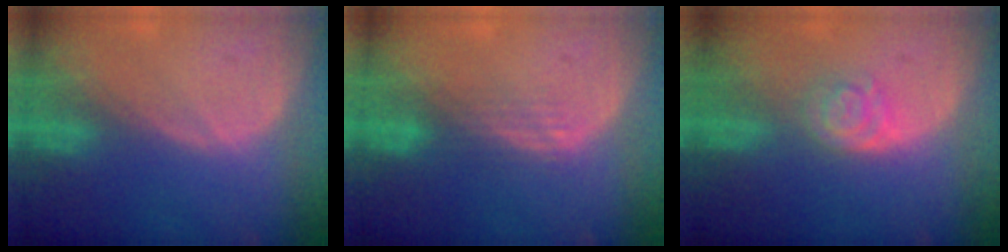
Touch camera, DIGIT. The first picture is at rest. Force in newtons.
{"total": 3.0, "press": 2.5, "slide": 1.7}
{"total": 4.2, "press": 3.7, "slide": 2.0}